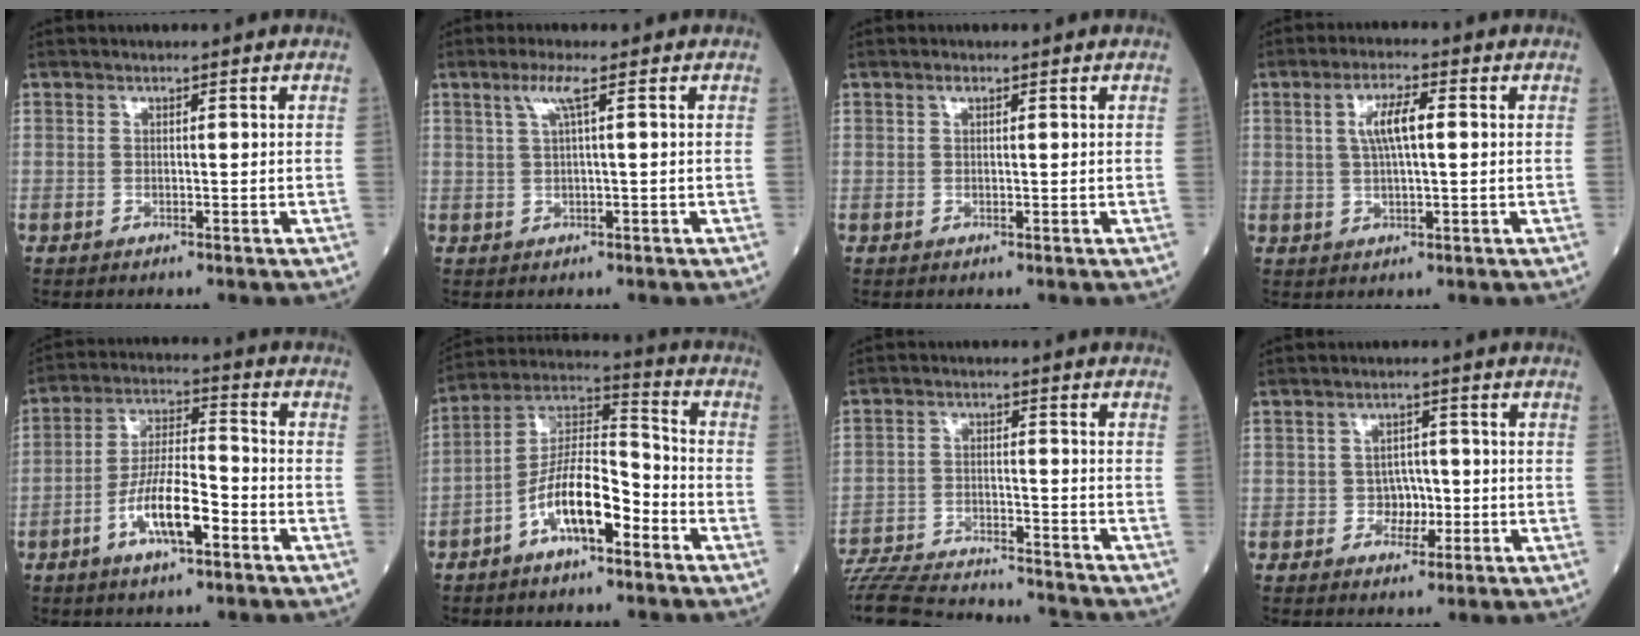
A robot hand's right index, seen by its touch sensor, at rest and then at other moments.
{"total": 2.9, "force": [1.2, -0.3, 2.6], "torque": [-0.062, 0.008, 0.026]}
{"total": 0.7, "force": [0.4, 0.3, 0.5], "torque": [-0.010, 0.002, 0.006]}
{"total": 5.4, "force": [1.0, 1.0, 5.2], "torque": [-0.100, 0.010, 0.020]}
{"total": 9.8, "force": [-4.3, 2.3, 8.4], "torque": [-0.163, 0.004, -0.079]}
{"total": 11.2, "force": [-5.4, 3.5, 9.2], "torque": [-0.180, 0.023, -0.098]}
{"total": 20.6, "force": [-19.3, 2.4, 6.6], "torque": [-0.158, -0.027, -0.293]}
{"total": 3.2, "force": [-0.7, 2.7, 1.6], "torque": [-0.013, 0.009, -0.010]}